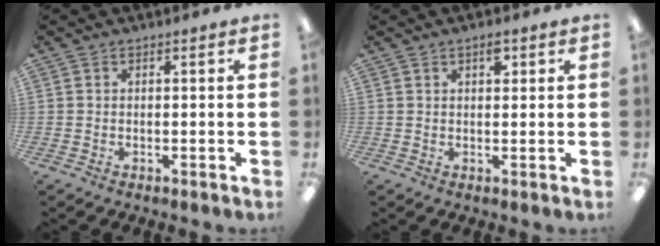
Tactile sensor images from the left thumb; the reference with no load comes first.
{"total": 3.0, "force": [1.8, 1.4, 1.9], "torque": [-0.017, -0.006, 0.025]}